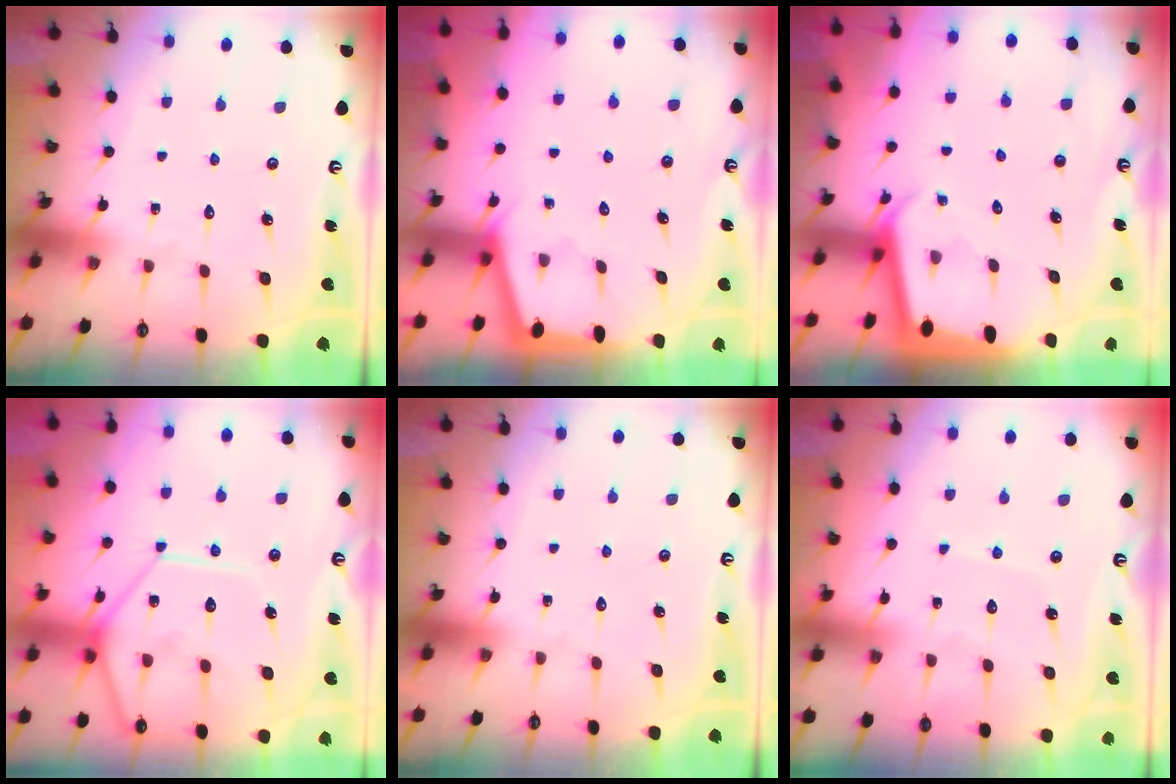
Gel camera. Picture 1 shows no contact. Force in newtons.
{"total": 1.8, "press": 1.8, "slide": 0.4}
{"total": 2.2, "press": 2.2, "slide": 0.1}
{"total": 13.8, "press": 13.7, "slide": 1.7}
{"total": 0.0}
{"total": 3.6, "press": 3.6, "slide": 0.5}